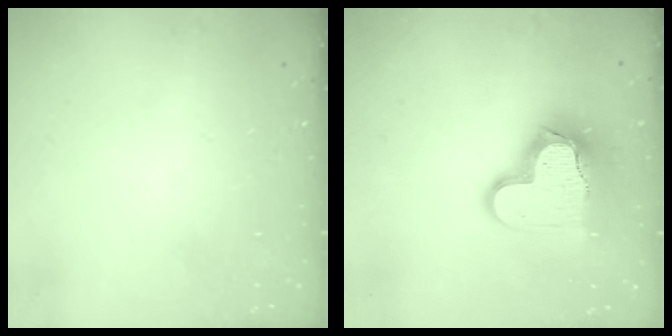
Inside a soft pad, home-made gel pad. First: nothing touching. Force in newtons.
{"total": 15.5, "press": 15.4, "slide": 1.8}